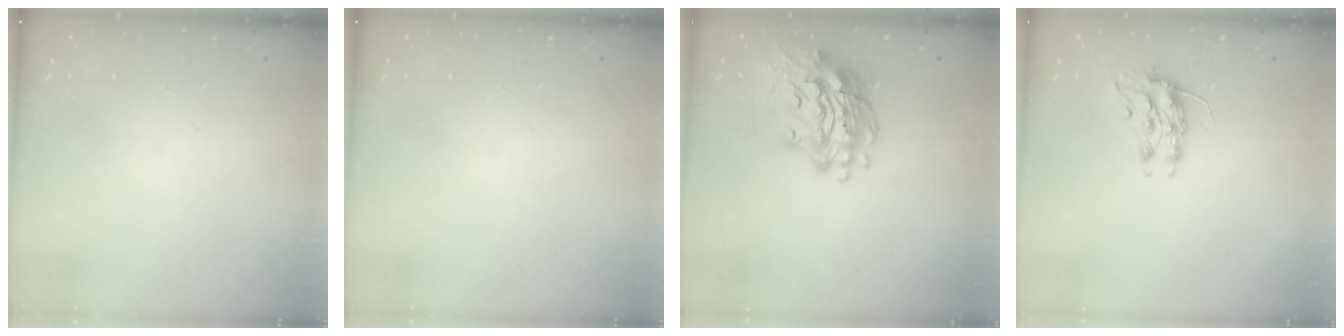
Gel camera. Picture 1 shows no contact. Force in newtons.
{"total": 0.0}
{"total": 18.5, "press": 18.4, "slide": 2.1}
{"total": 8.1, "press": 8.1, "slide": 0.7}